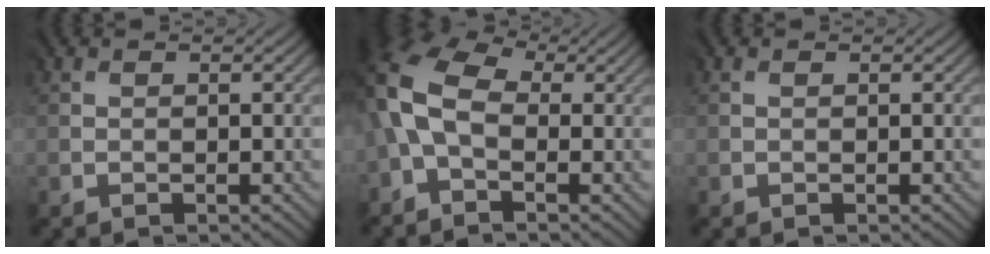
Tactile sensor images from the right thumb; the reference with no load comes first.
{"total": 9.5, "force": [-0.4, 5.8, 7.4], "torque": [-0.192, 0.007, -0.027]}
{"total": 0.0}